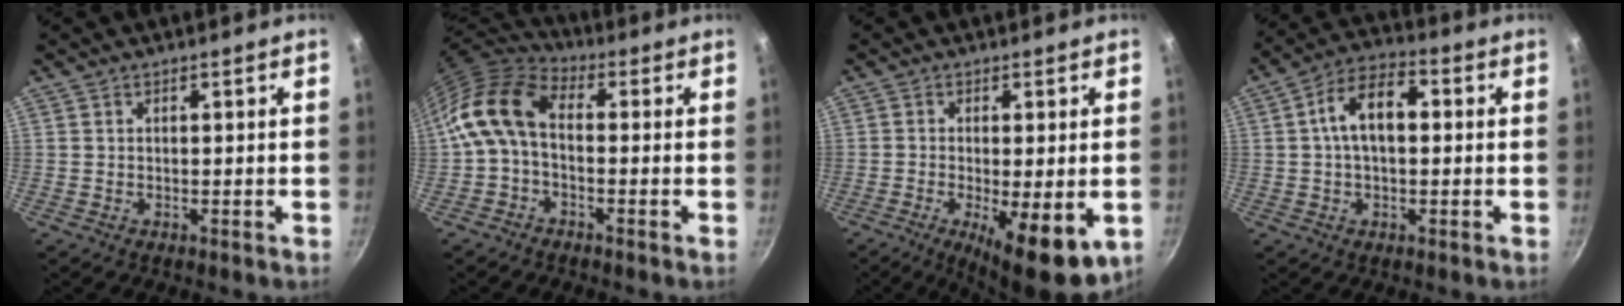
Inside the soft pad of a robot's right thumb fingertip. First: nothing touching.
{"total": 11.8, "force": [-0.2, 7.0, 9.4], "torque": [-0.185, 0.033, -0.021]}
{"total": 13.1, "force": [-4.3, 4.2, 11.6], "torque": [-0.160, -0.019, -0.053]}
{"total": 10.3, "force": [1.3, 5.7, 8.4], "torque": [-0.146, 0.028, 0.015]}